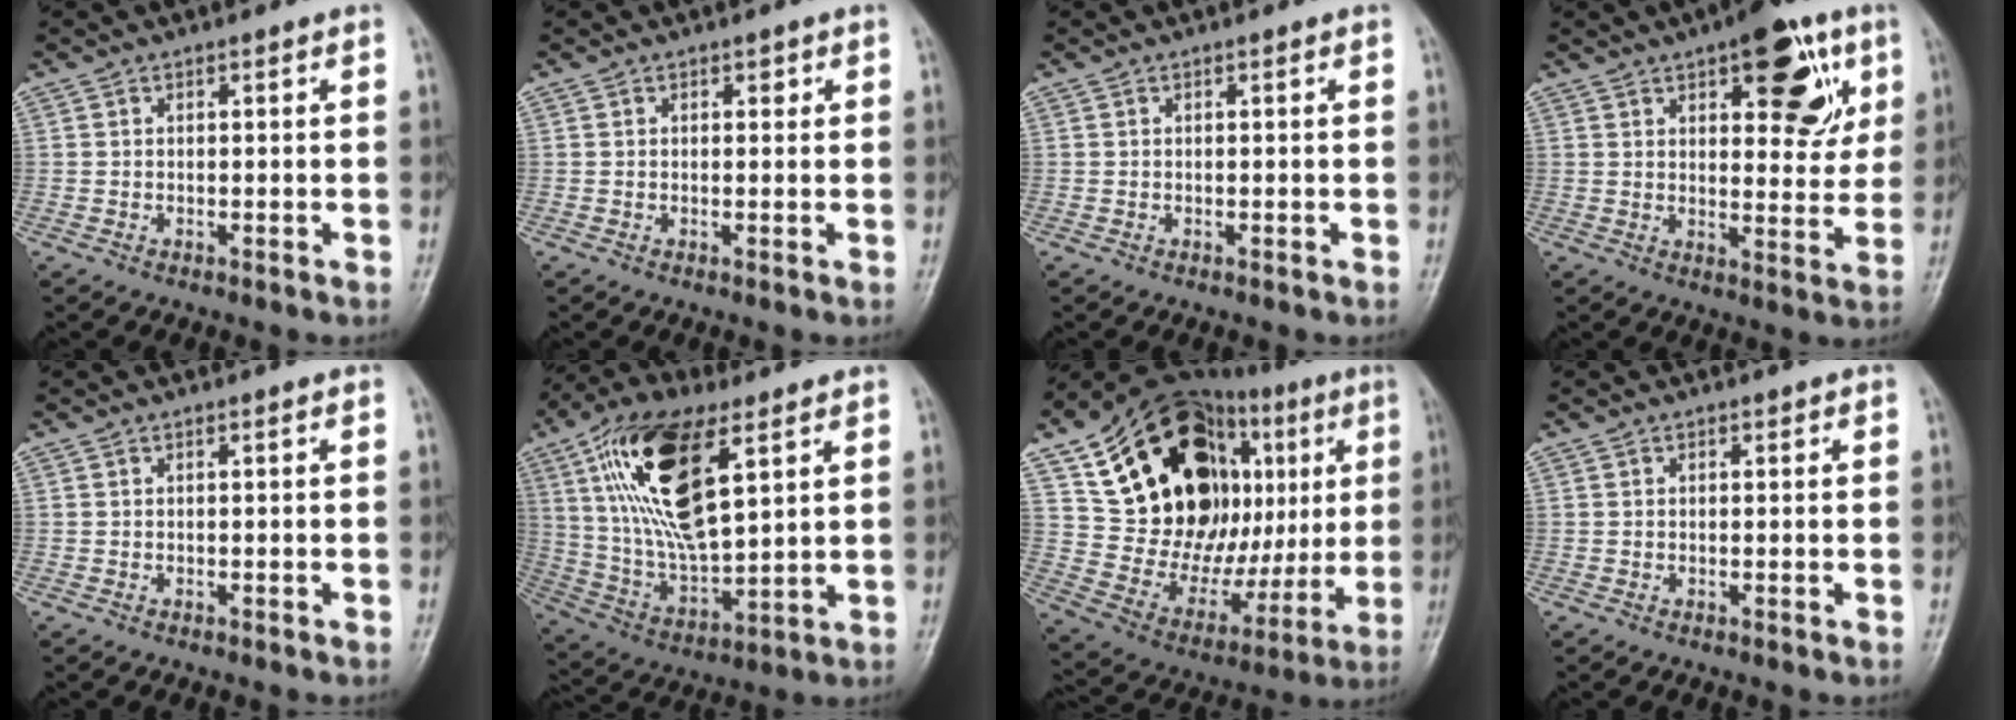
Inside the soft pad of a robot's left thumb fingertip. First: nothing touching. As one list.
[{"total": 1.2, "force": [0.5, 0.9, 0.6], "torque": [0.005, 0.001, 0.004]}, {"total": 0.0}, {"total": 14.7, "force": [6.7, 6.6, 11.3], "torque": [-0.099, -0.022, 0.087]}, {"total": 0.0}, {"total": 21.6, "force": [8.5, 9.3, 17.5], "torque": [-0.321, -0.024, 0.160]}, {"total": 34.0, "force": [9.5, 19.5, 26.2], "torque": [-0.357, 0.017, 0.170]}, {"total": 0.5, "force": [0.2, 0.4, 0.2], "torque": [0.006, 0.000, 0.002]}]